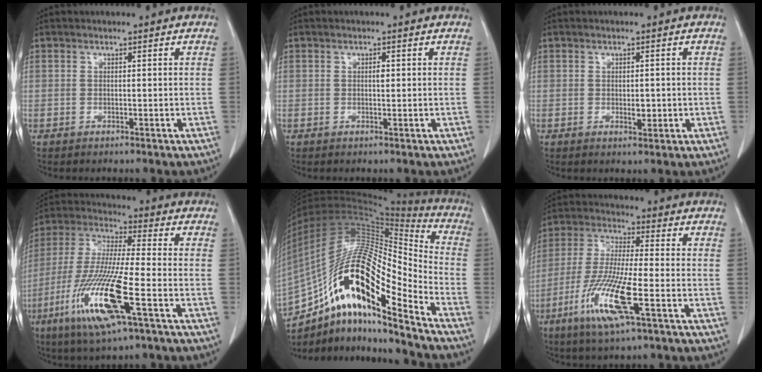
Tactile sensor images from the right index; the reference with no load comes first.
{"total": 0.8, "force": [0.1, 0.3, 0.7], "torque": [-0.014, 0.000, 0.002]}
{"total": 2.1, "force": [-0.2, 1.1, 1.8], "torque": [-0.028, -0.003, 0.002]}
{"total": 16.6, "force": [-6.6, 1.3, 15.2], "torque": [-0.321, -0.026, -0.124]}
{"total": 26.6, "force": [-14.3, 5.8, 21.7], "torque": [-0.411, 0.000, -0.249]}
{"total": 13.1, "force": [-5.3, 1.1, 11.9], "torque": [-0.250, -0.025, -0.103]}